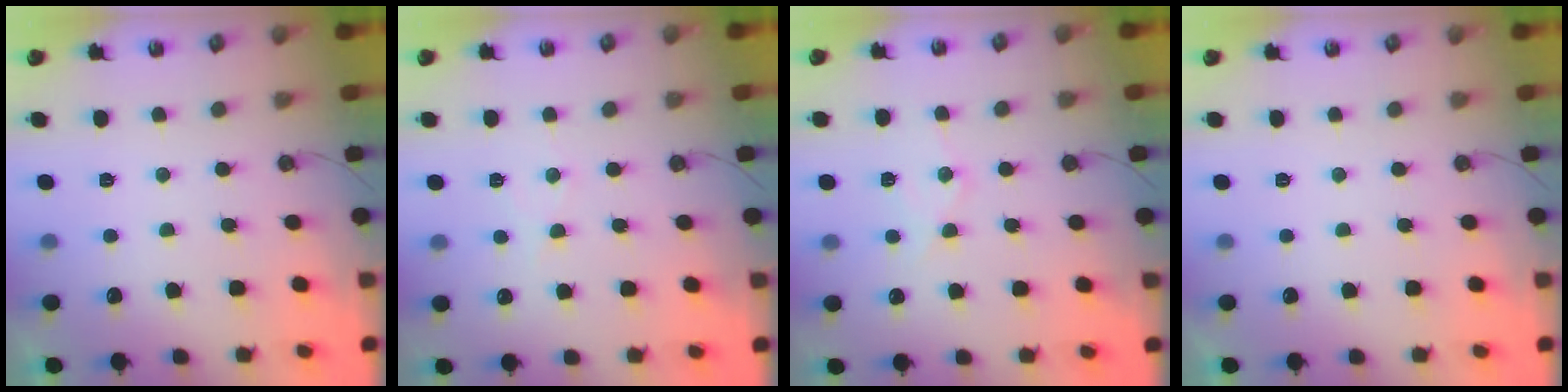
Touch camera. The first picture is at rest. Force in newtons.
{"total": 5.4, "press": 5.4, "slide": 0.8}
{"total": 10.0, "press": 10.0, "slide": 0.9}
{"total": 0.0}